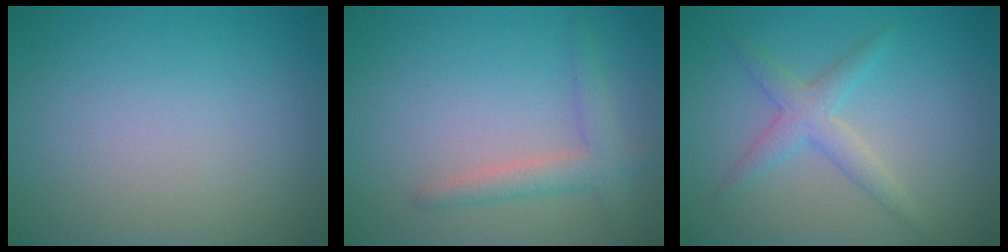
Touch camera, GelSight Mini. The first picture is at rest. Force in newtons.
{"total": 2.5, "press": 2.5, "slide": 0.1}
{"total": 2.5, "press": 2.5, "slide": 0.1}